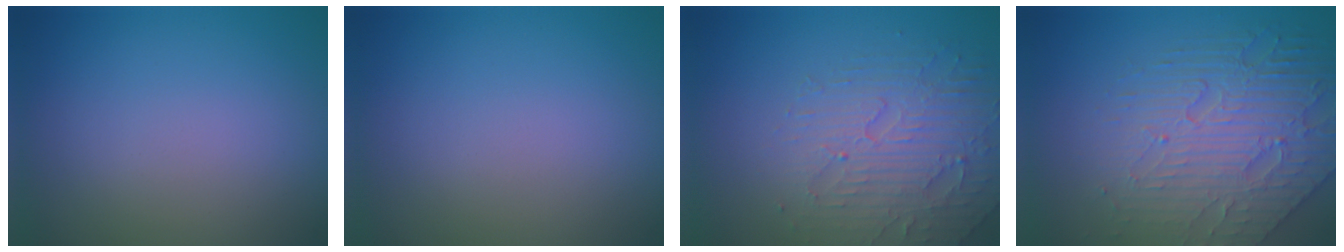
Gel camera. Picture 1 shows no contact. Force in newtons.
{"total": 0.0}
{"total": 4.5, "press": 3.6, "slide": 2.7}
{"total": 6.6, "press": 5.2, "slide": 4.0}